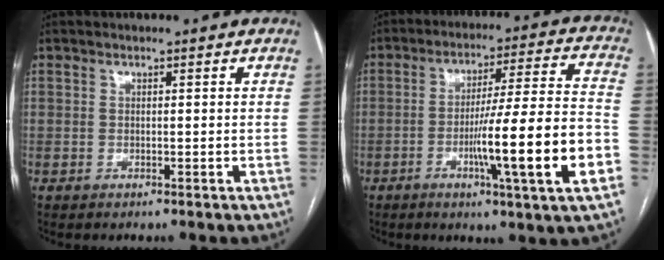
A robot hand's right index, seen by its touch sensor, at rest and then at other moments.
{"total": 17.1, "force": [-5.2, -0.6, 16.3], "torque": [-0.247, -0.005, -0.082]}